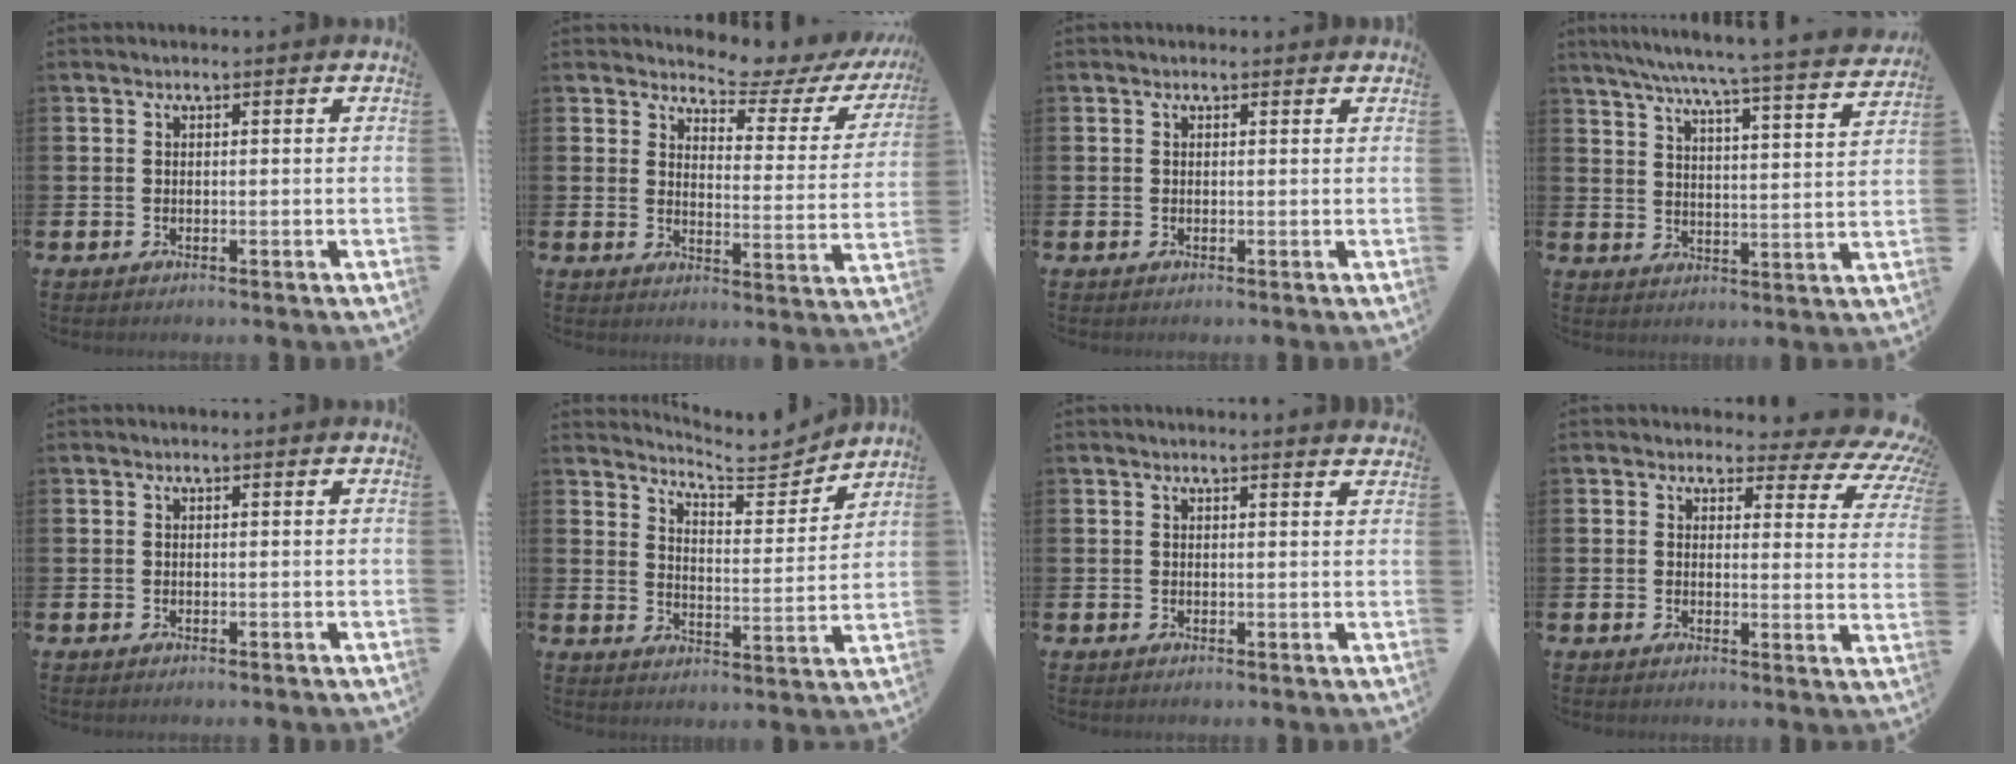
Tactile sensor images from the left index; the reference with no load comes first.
{"total": 5.2, "force": [4.8, 1.5, 1.1], "torque": [-0.022, -0.044, 0.075]}
{"total": 0.0}
{"total": 6.2, "force": [5.6, 0.0, 2.7], "torque": [-0.064, -0.050, 0.089]}
{"total": 0.0}
{"total": 6.2, "force": [6.1, 0.7, 0.9], "torque": [-0.034, -0.051, 0.104]}
{"total": 1.1, "force": [1.0, -0.2, 0.1], "torque": [0.014, -0.011, 0.016]}
{"total": 3.7, "force": [2.7, 2.0, 1.4], "torque": [-0.018, -0.031, 0.037]}